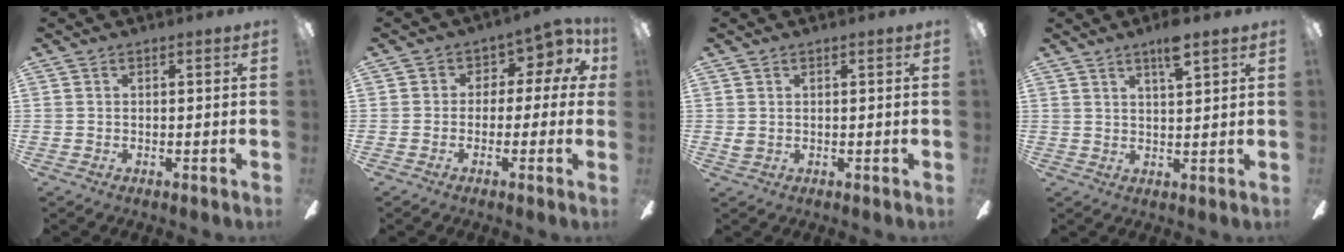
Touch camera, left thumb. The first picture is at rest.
{"total": 5.6, "force": [0.6, 4.2, 3.6], "torque": [-0.050, -0.002, 0.007]}
{"total": 1.1, "force": [0.1, 0.9, 0.7], "torque": [-0.013, 0.004, 0.002]}
{"total": 5.8, "force": [4.2, 0.8, 4.0], "torque": [-0.071, -0.016, 0.067]}